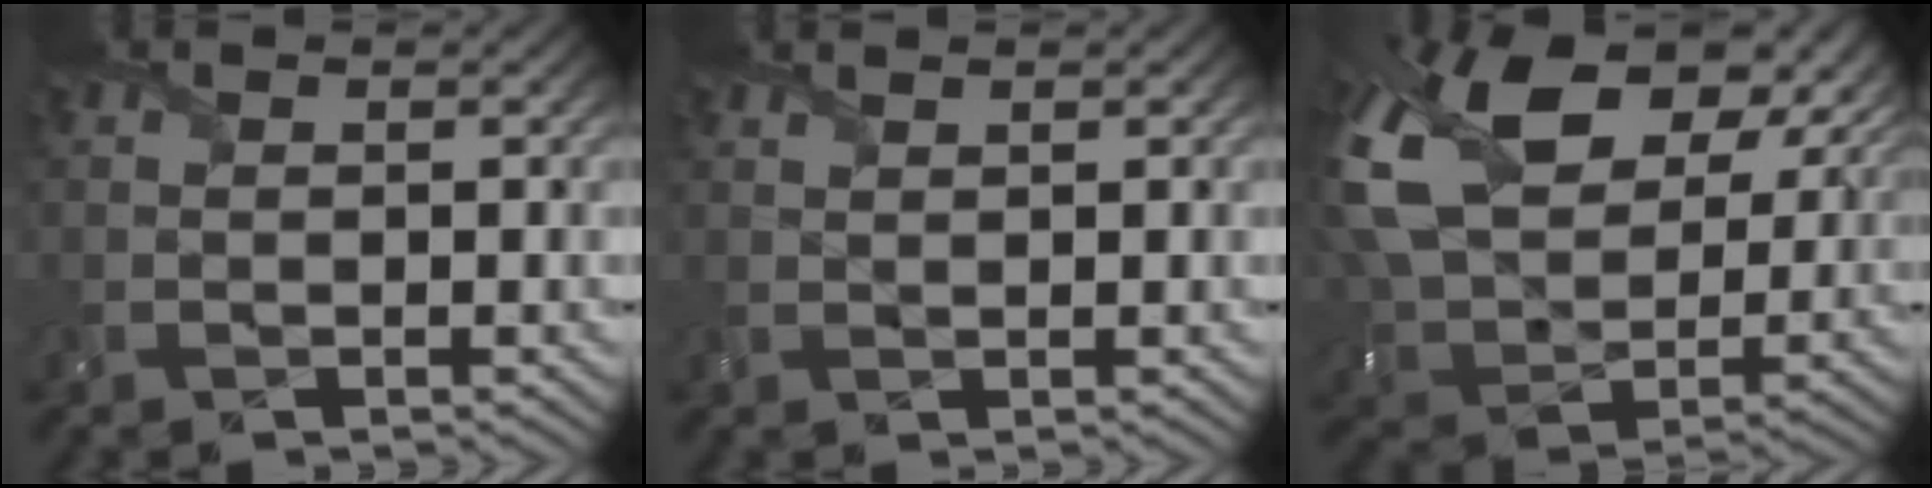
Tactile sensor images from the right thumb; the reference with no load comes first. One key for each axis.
{"total": 0.5, "fx": 0.5, "fy": 0.2, "fz": 0.1, "tx": -0.006, "ty": -0.001, "tz": 0.009}
{"total": 17.9, "fx": 7.9, "fy": 11.5, "fz": 11.2, "tx": -0.280, "ty": 0.030, "tz": 0.150}